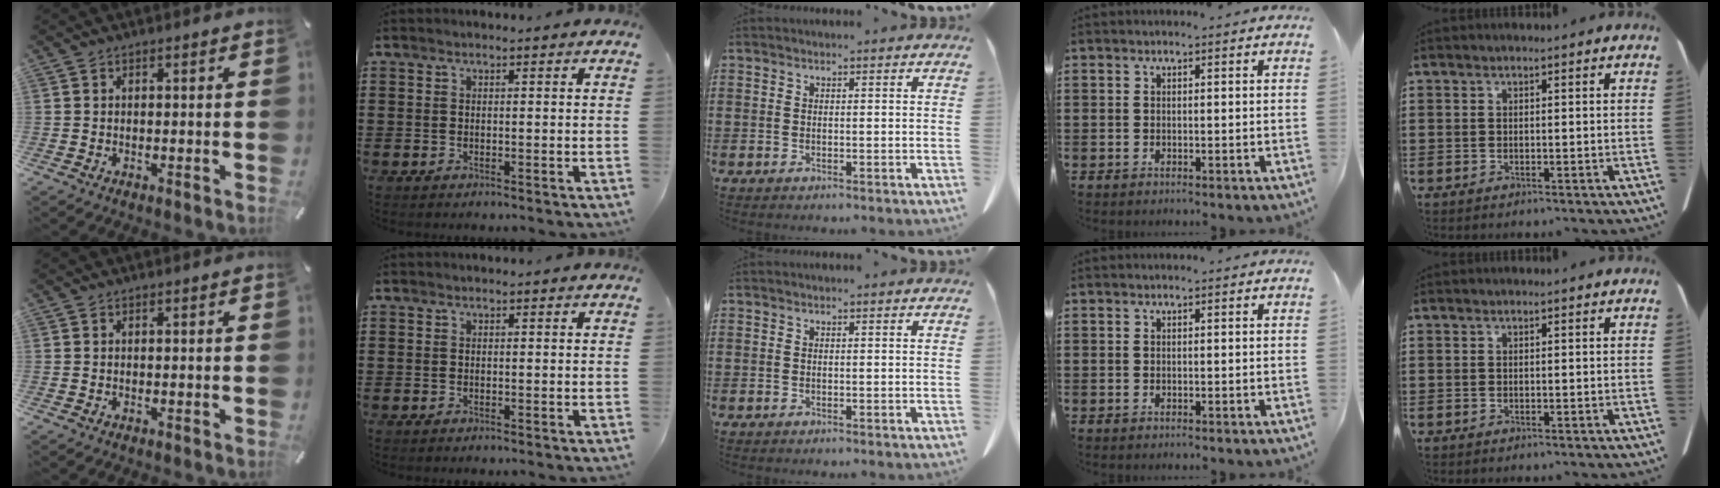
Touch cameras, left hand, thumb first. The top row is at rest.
{}